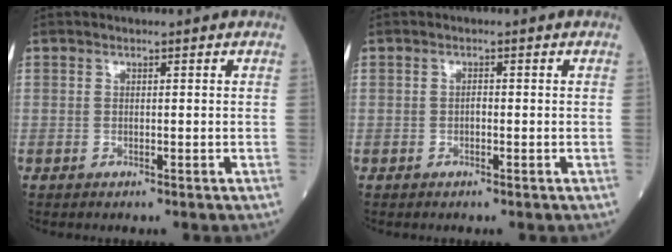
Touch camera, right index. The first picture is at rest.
{"total": 0.6, "force": [-0.3, 0.3, 0.5], "torque": [-0.007, 0.003, -0.007]}